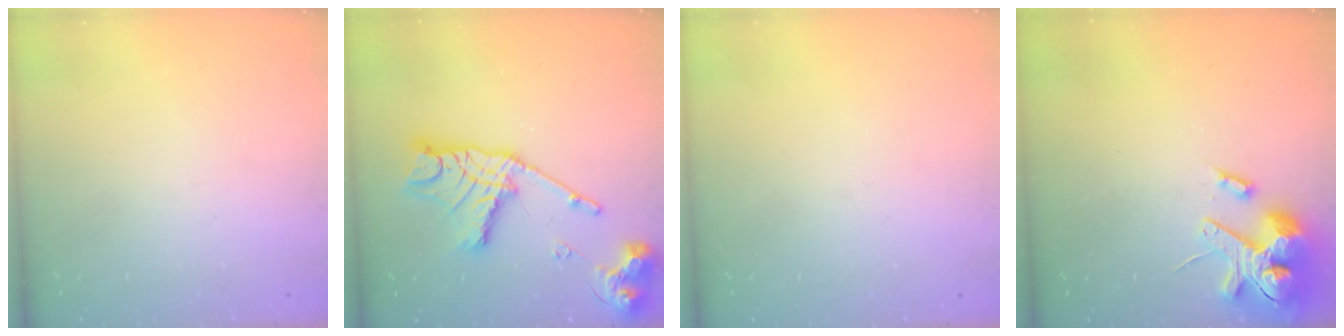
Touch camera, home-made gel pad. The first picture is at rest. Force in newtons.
{"total": 19.0, "press": 18.9, "slide": 1.8}
{"total": 0.0}
{"total": 13.9, "press": 13.8, "slide": 2.1}